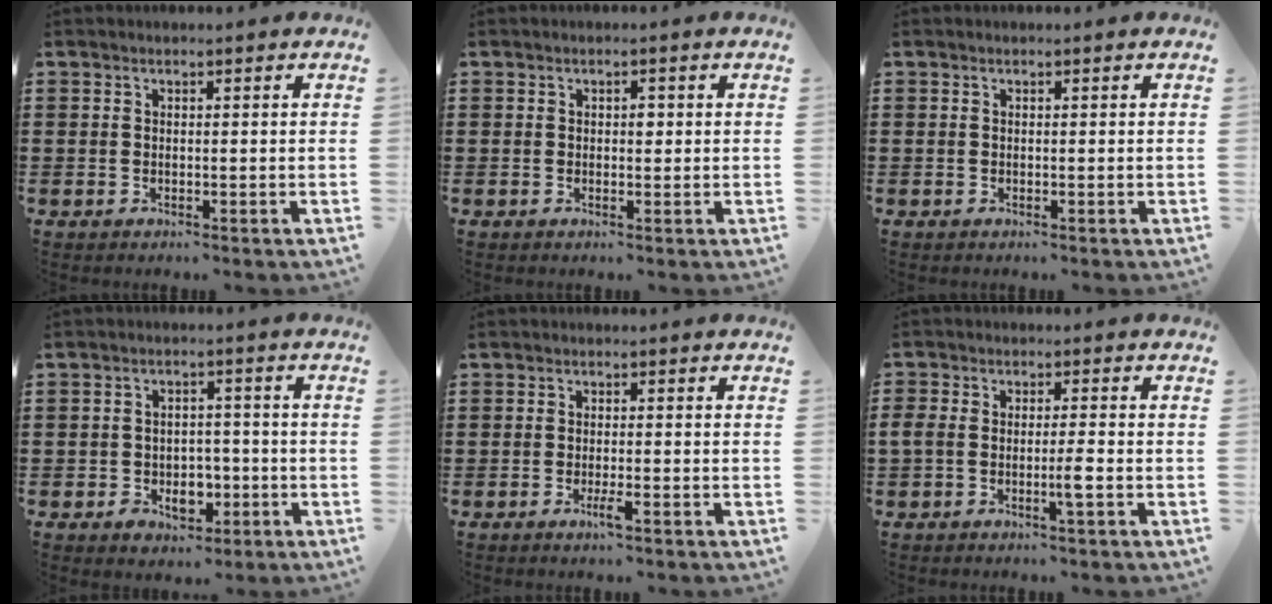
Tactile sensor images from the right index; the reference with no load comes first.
{"total": 1.3, "force": [0.3, 0.7, 1.0], "torque": [-0.013, 0.002, 0.001]}
{"total": 0.0}
{"total": 4.4, "force": [-1.8, 3.5, 2.0], "torque": [-0.034, 0.006, -0.035]}
{"total": 2.3, "force": [-1.2, 0.2, 1.9], "torque": [-0.040, -0.005, -0.023]}
{"total": 3.6, "force": [-1.3, 0.7, 3.2], "torque": [-0.064, 0.001, -0.027]}